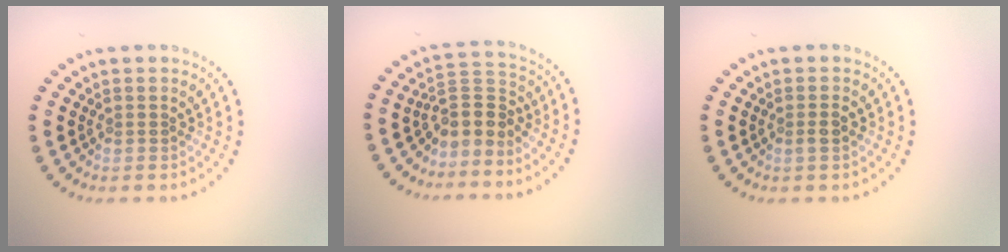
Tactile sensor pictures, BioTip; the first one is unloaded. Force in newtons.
{"total": 3.1, "press": 2.3, "slide": 2.1}
{"total": 1.0, "press": 0.8, "slide": 0.5}